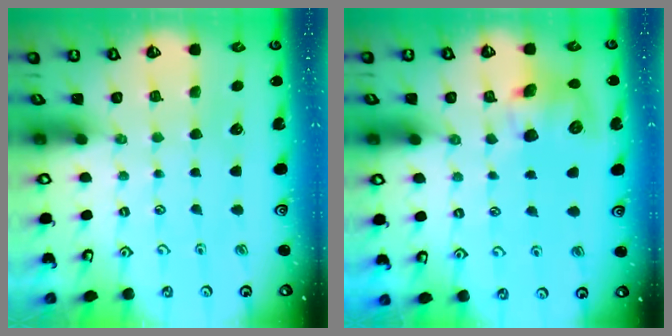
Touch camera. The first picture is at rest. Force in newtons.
{"total": 10.7, "press": 10.7, "slide": 0.8}